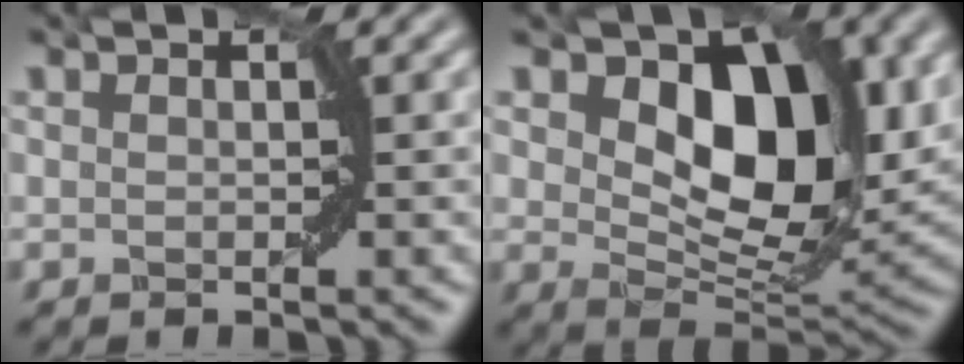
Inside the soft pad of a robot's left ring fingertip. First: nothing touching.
{"total": 9.9, "force": [3.1, 5.8, 7.4], "torque": [-0.114, -0.014, 0.051]}